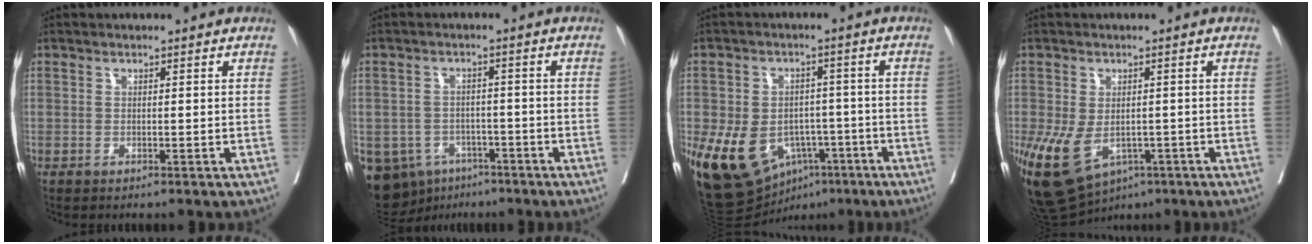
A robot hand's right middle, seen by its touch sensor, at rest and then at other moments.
{"total": 12.7, "force": [-6.8, 9.7, 4.5], "torque": [-0.116, 0.004, -0.089]}
{"total": 15.9, "force": [-6.6, 11.1, 9.2], "torque": [-0.182, 0.009, -0.088]}
{"total": 11.7, "force": [-5.2, 7.3, 7.4], "torque": [-0.152, -0.010, -0.073]}